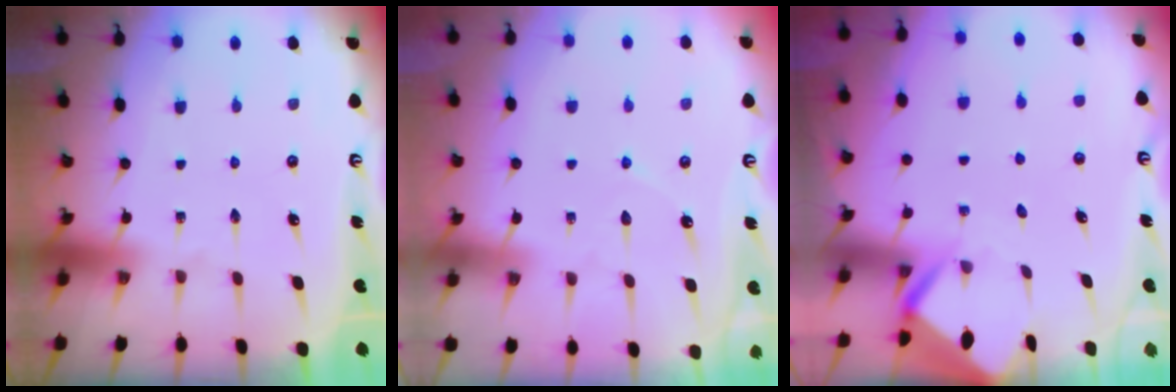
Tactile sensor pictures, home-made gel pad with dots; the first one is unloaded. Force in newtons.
{"total": 3.7, "press": 3.7, "slide": 0.4}
{"total": 3.3, "press": 3.2, "slide": 0.3}